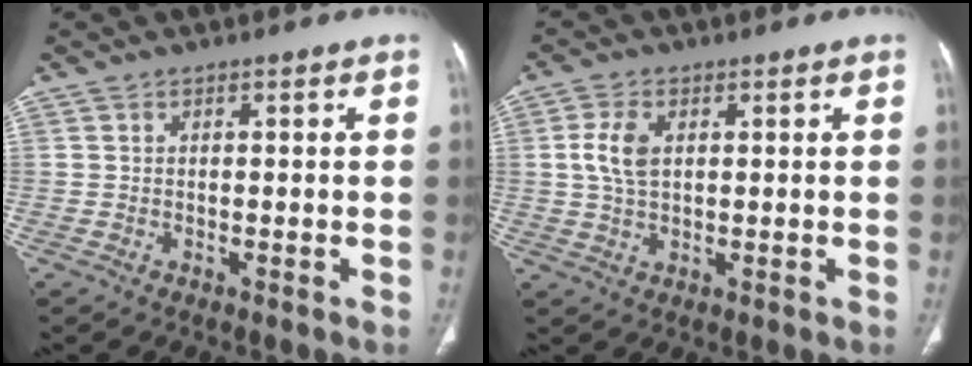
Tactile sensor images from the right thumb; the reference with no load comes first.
{"total": 5.6, "force": [1.1, 3.3, 4.4], "torque": [-0.098, 0.002, 0.021]}